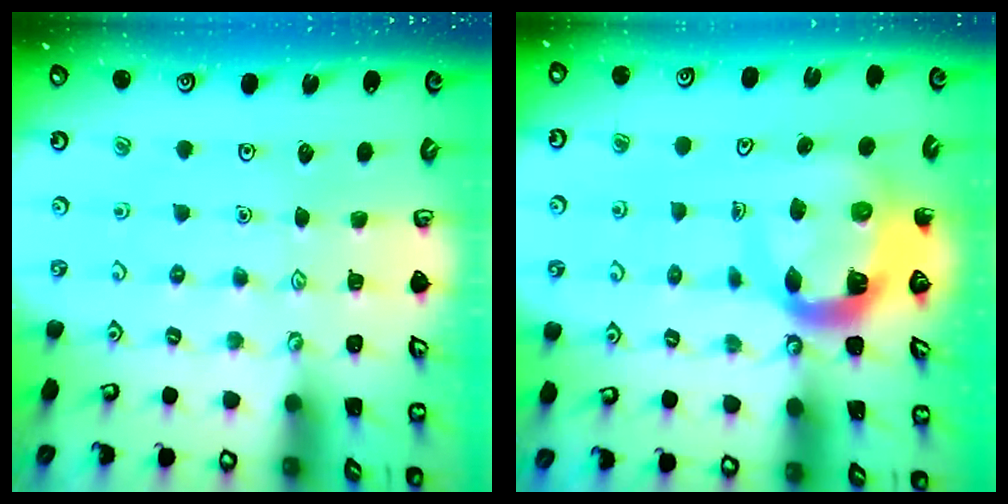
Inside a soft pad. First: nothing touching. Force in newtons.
{"total": 6.7, "press": 6.6, "slide": 0.9}